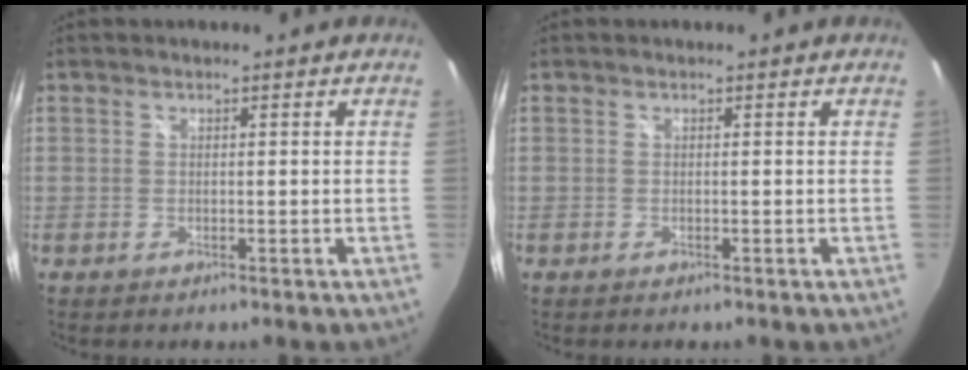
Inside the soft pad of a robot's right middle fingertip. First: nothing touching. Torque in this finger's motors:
{"motor_torque": [0.09, -0.28, 0.03, 0.01]}